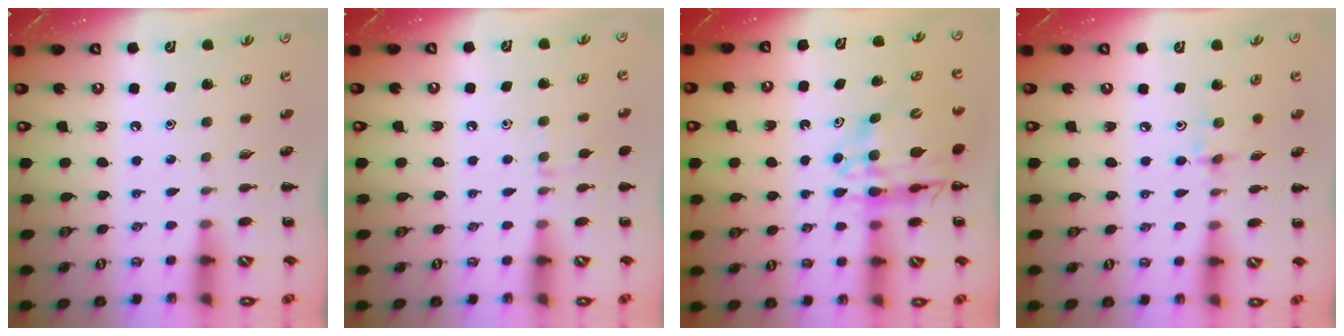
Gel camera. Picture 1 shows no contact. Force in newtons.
{"total": 7.4, "press": 6.9, "slide": 2.5}
{"total": 13.5, "press": 12.9, "slide": 3.9}
{"total": 2.2, "press": 2.2, "slide": 0.5}